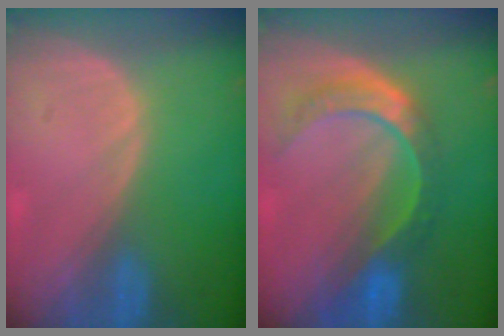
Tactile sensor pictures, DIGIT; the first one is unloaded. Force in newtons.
{"total": 8.7, "press": 7.3, "slide": 4.7}